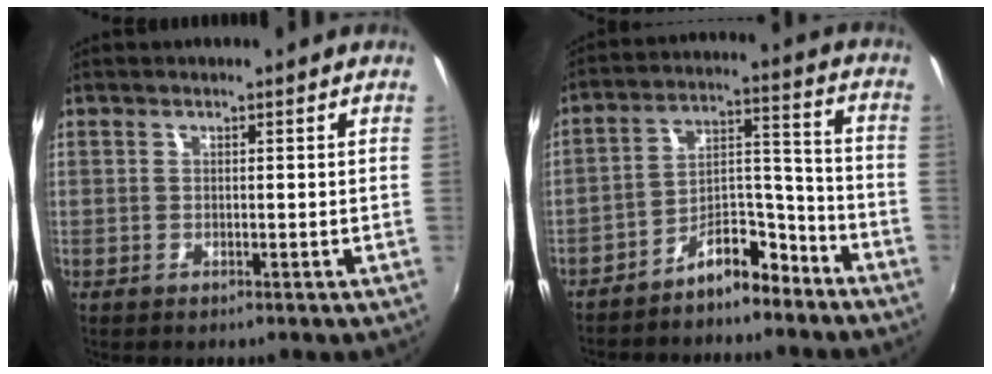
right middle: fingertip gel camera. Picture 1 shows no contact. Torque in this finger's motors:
{"motor_torque": [1.09, -1.05, 0.50, 0.10]}